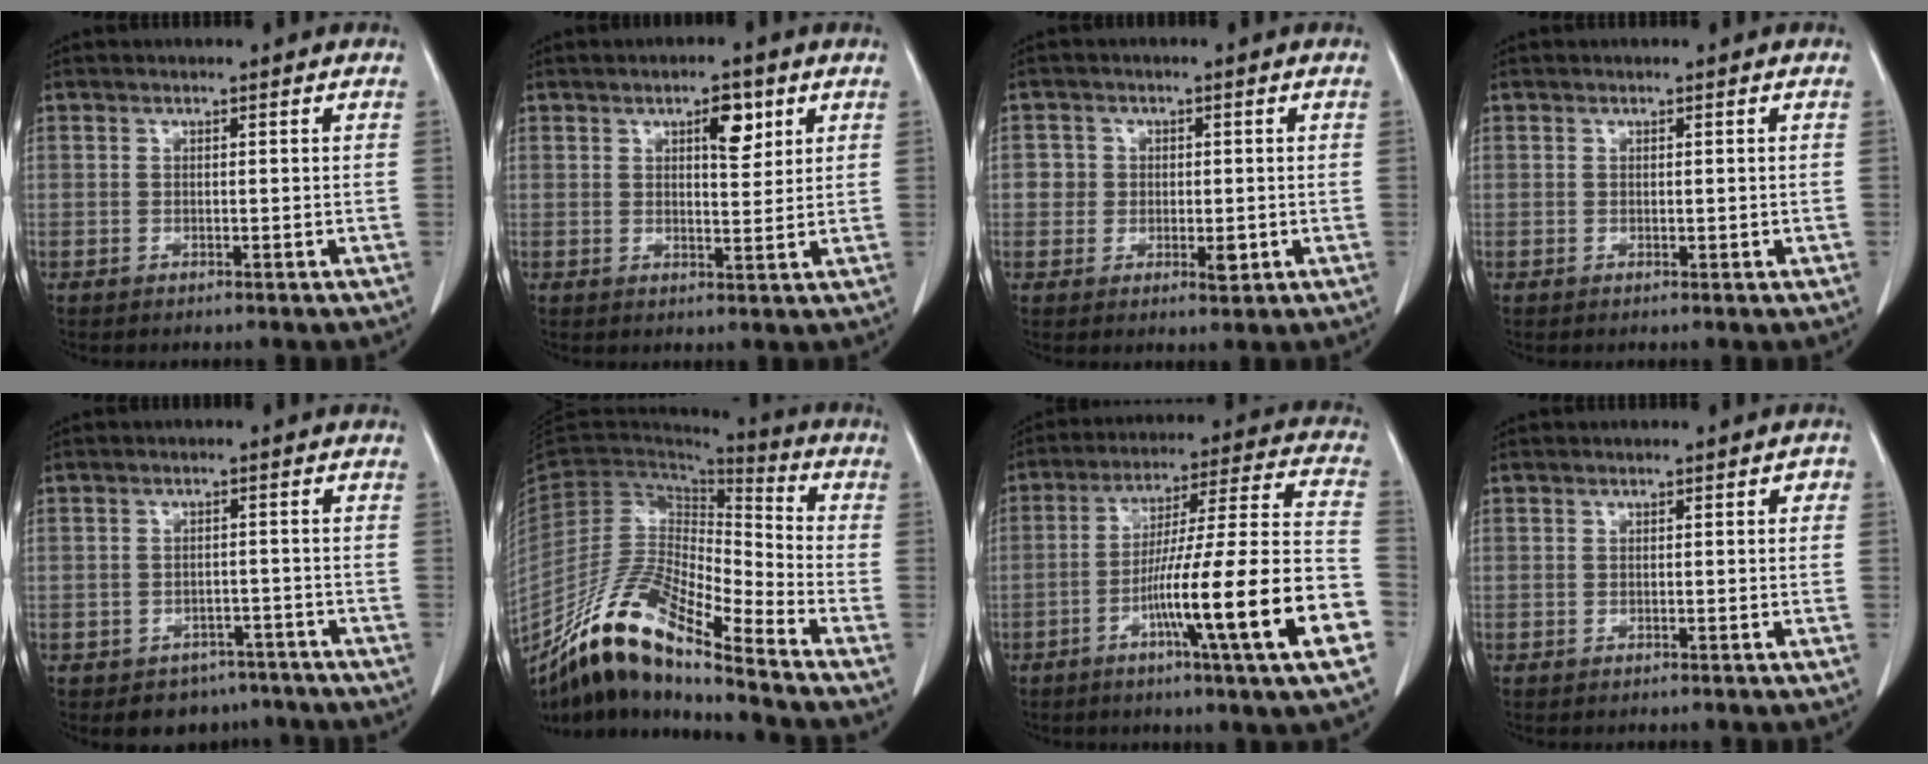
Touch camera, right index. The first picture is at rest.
{"total": 4.5, "force": [2.2, 1.6, 3.6], "torque": [-0.055, -0.002, 0.033]}
{"total": 3.7, "force": [-0.4, 3.1, 1.9], "torque": [-0.017, 0.004, -0.006]}
{"total": 0.7, "force": [-0.1, 0.5, 0.6], "torque": [-0.006, -0.001, 0.000]}
{"total": 5.5, "force": [-4.1, 3.6, 0.1], "torque": [0.016, 0.018, -0.054]}
{"total": 16.6, "force": [-13.3, 2.3, 9.7], "torque": [-0.180, 0.010, -0.244]}
{"total": 21.2, "force": [-8.0, -0.7, 19.6], "torque": [-0.274, -0.007, -0.132]}
{"total": 1.0, "force": [0.0, 0.4, 0.9], "torque": [-0.004, 0.006, -0.002]}